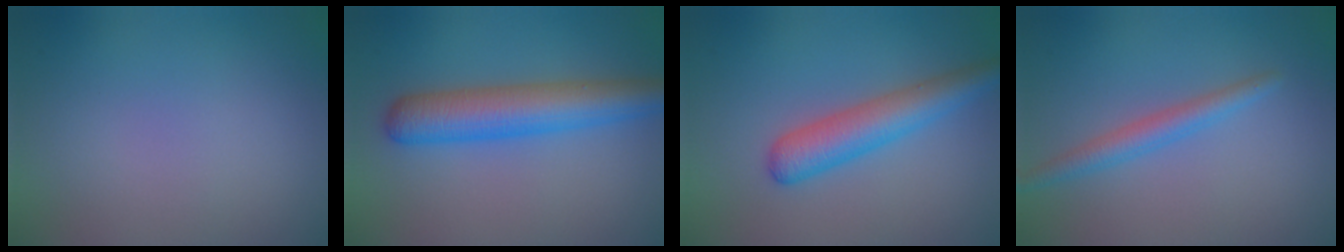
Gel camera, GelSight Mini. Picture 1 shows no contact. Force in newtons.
{"total": 5.6, "press": 5.6, "slide": 0.1}
{"total": 4.1, "press": 4.1, "slide": 0.1}
{"total": 2.2, "press": 2.2, "slide": 0.0}